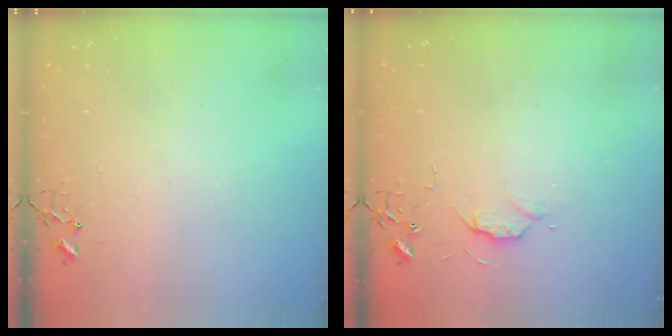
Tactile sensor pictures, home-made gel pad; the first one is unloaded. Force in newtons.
{"total": 5.0, "press": 4.9, "slide": 0.7}